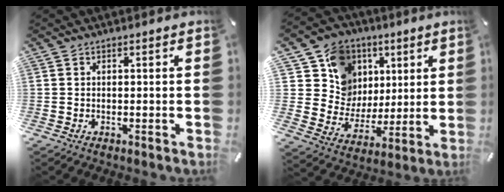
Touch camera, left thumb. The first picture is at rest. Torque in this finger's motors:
{"motor_torque": [0.45, 0.16, 0.29, 0.03, 0.00]}